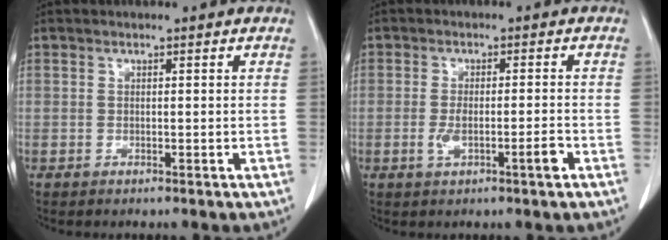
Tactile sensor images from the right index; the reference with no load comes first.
{"total": 4.3, "force": [-1.6, 0.6, 4.0], "torque": [-0.076, 0.001, -0.024]}